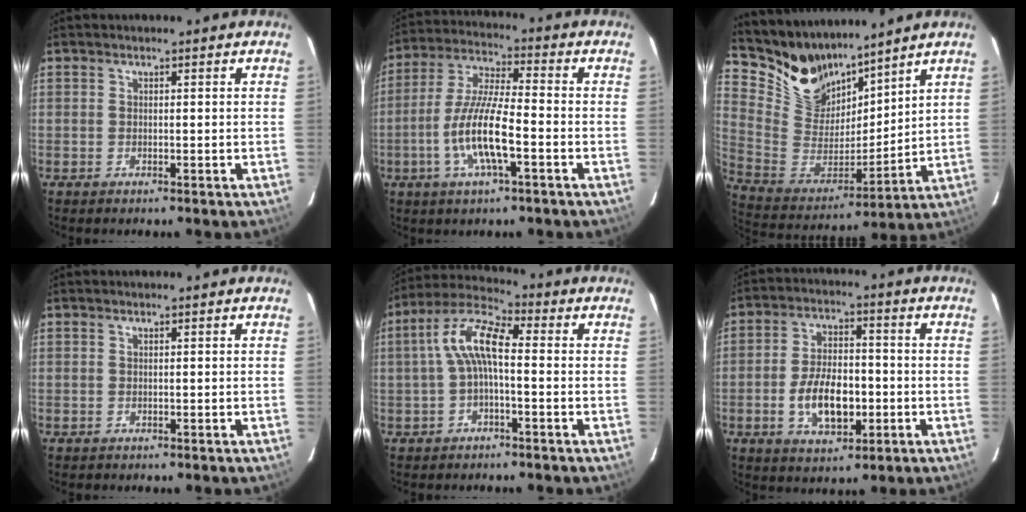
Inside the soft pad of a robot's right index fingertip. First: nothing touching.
{"total": 12.1, "force": [-4.1, 2.3, 11.1], "torque": [-0.232, -0.006, -0.079]}
{"total": 16.5, "force": [13.6, 8.1, 5.0], "torque": [-0.145, -0.005, 0.274]}
{"total": 0.0}
{"total": 8.6, "force": [-0.4, 2.9, 8.1], "torque": [-0.174, 0.025, -0.012]}
{"total": 10.7, "force": [-2.8, 5.7, 8.7], "torque": [-0.170, 0.003, -0.040]}